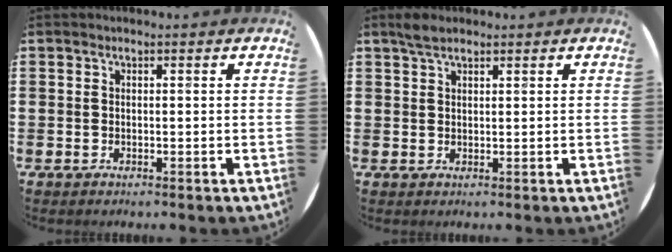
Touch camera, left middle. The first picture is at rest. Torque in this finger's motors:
{"motor_torque": [0.32, -0.24, 0.04, 0.01]}